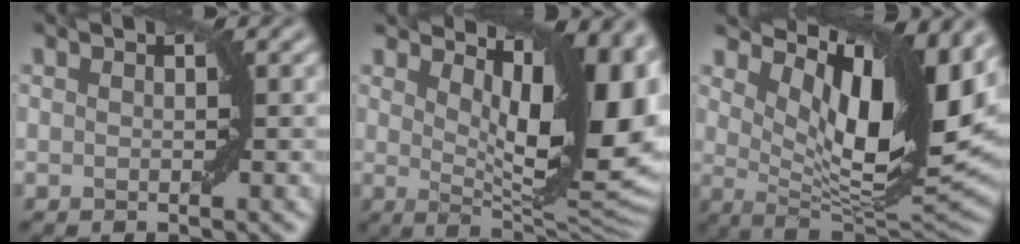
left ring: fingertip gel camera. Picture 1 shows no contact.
{"total": 12.9, "force": [4.2, 4.7, 11.3], "torque": [-0.133, -0.006, 0.074]}
{"total": 13.8, "force": [5.8, 4.9, 11.5], "torque": [-0.167, -0.001, 0.104]}